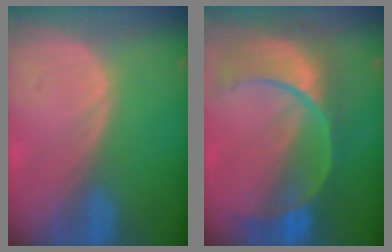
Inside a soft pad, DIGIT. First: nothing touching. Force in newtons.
{"total": 11.2, "press": 9.4, "slide": 6.1}